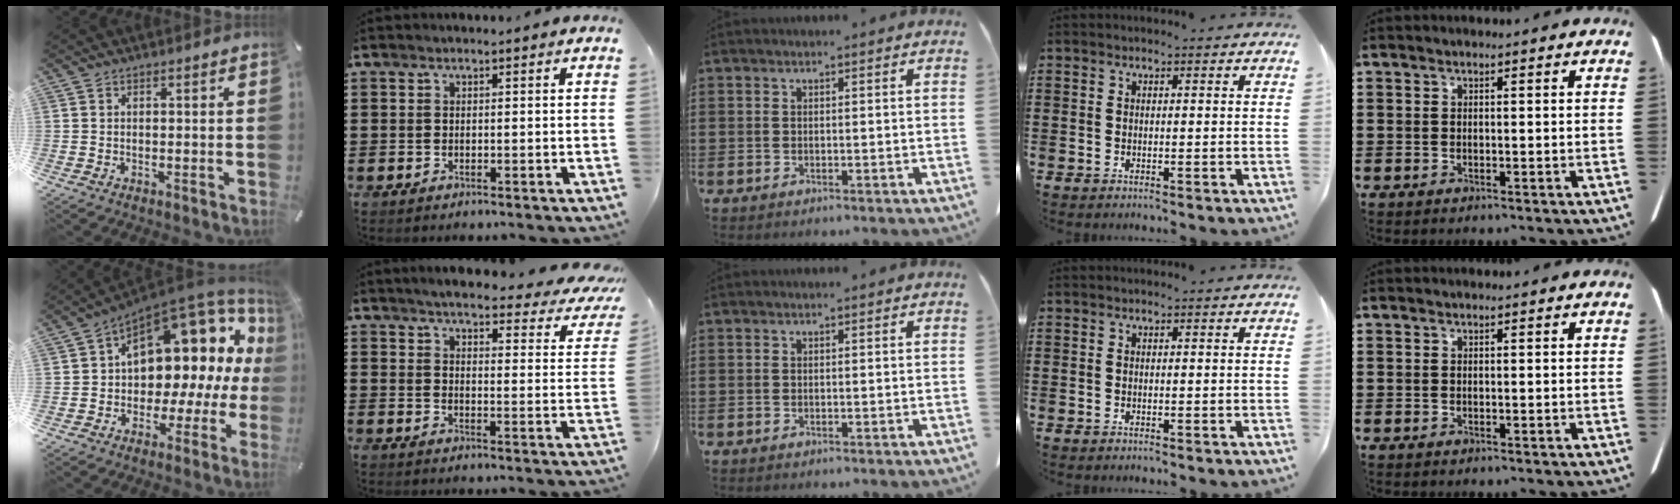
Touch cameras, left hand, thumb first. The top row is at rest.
{"thumb": {"total": 15.0, "force": [7.2, 9.5, 9.2], "torque": [-0.117, -0.081, 0.117]}, "index": {"total": 4.6, "force": [4.0, 0.4, 2.2], "torque": [-0.056, -0.029, 0.060]}}